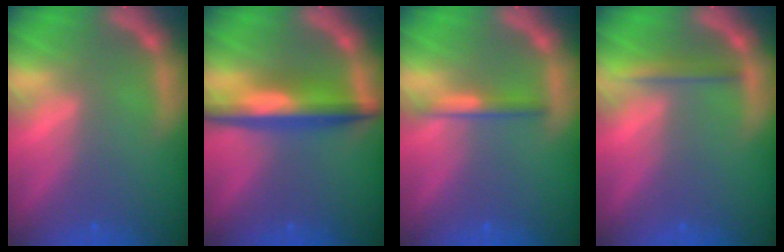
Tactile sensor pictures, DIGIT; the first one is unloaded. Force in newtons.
{"total": 6.0}
{"total": 1.9}
{"total": 2.0}